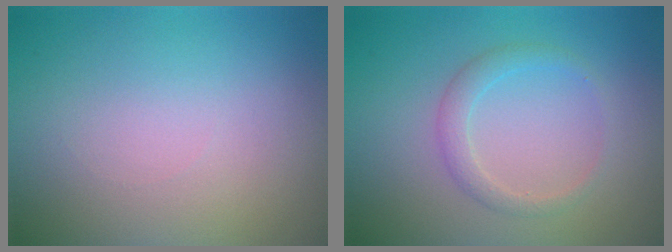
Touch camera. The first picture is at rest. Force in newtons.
{"total": 1.8, "press": 1.8, "slide": 0.0}